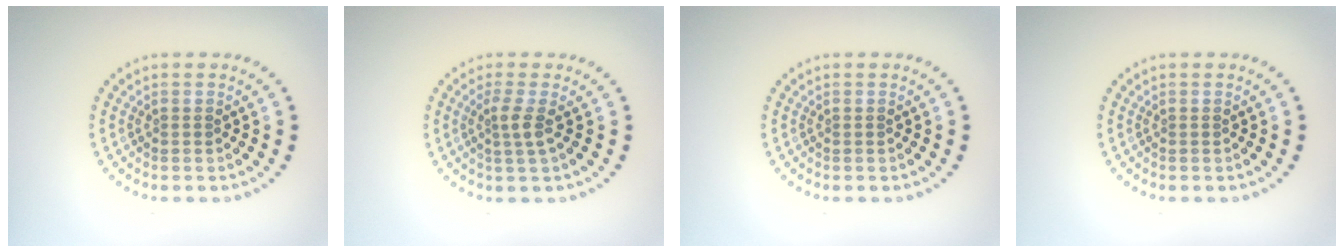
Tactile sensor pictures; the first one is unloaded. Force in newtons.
{"total": 1.8, "press": 1.3, "slide": 1.2}
{"total": 0.0}
{"total": 0.0}